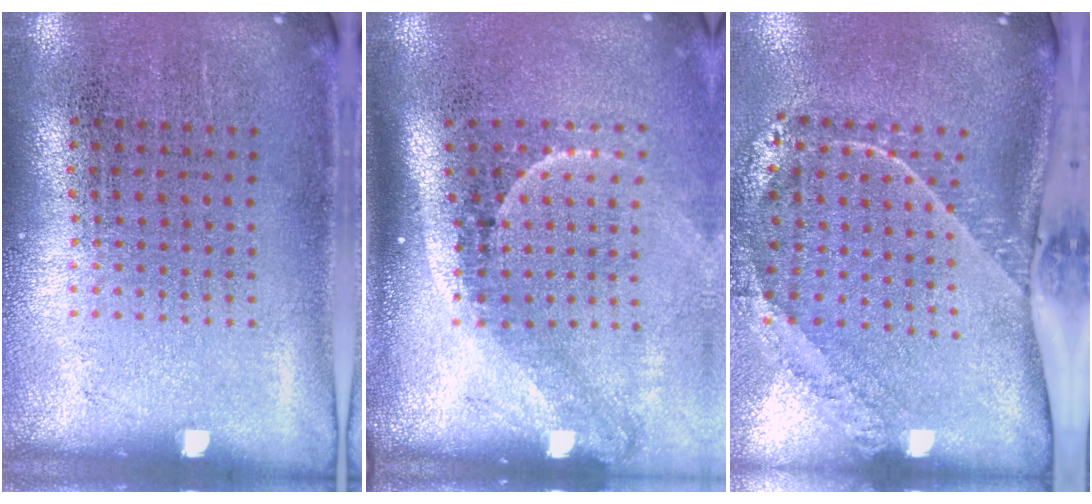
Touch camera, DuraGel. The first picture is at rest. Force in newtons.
{"total": 2.2, "press": 1.4, "slide": 1.6}
{"total": 2.5, "press": 1.7, "slide": 1.9}